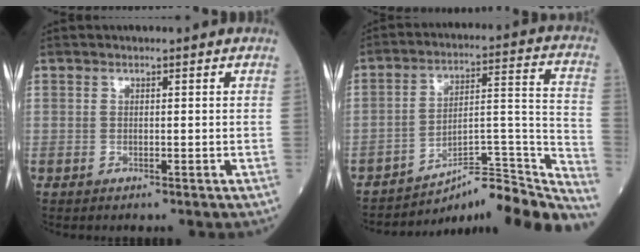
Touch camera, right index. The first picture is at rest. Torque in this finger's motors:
{"motor_torque": [0.16, -0.22, 0.11, 0.06]}